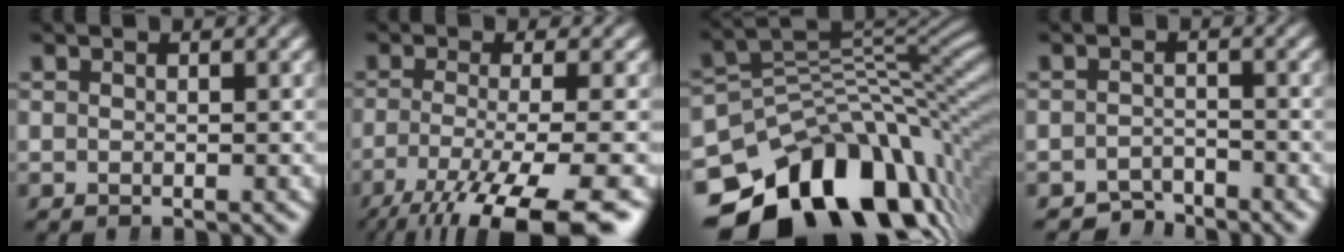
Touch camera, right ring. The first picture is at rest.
{"total": 8.8, "force": [-4.7, 3.3, 6.7], "torque": [-0.123, -0.046, -0.046]}
{"total": 20.1, "force": [-9.4, 11.9, 13.3], "torque": [-0.206, -0.043, -0.123]}
{"total": 3.1, "force": [-3.0, 0.9, -0.1], "torque": [0.005, -0.013, -0.051]}